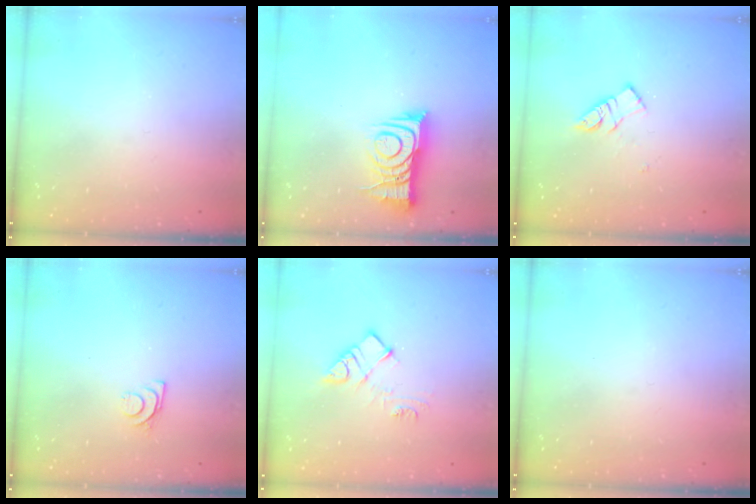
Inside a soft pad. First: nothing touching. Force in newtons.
{"total": 10.6, "press": 10.6, "slide": 1.0}
{"total": 9.1, "press": 9.1, "slide": 0.4}
{"total": 6.5, "press": 6.5, "slide": 0.7}
{"total": 9.3, "press": 9.3, "slide": 0.5}
{"total": 0.0}